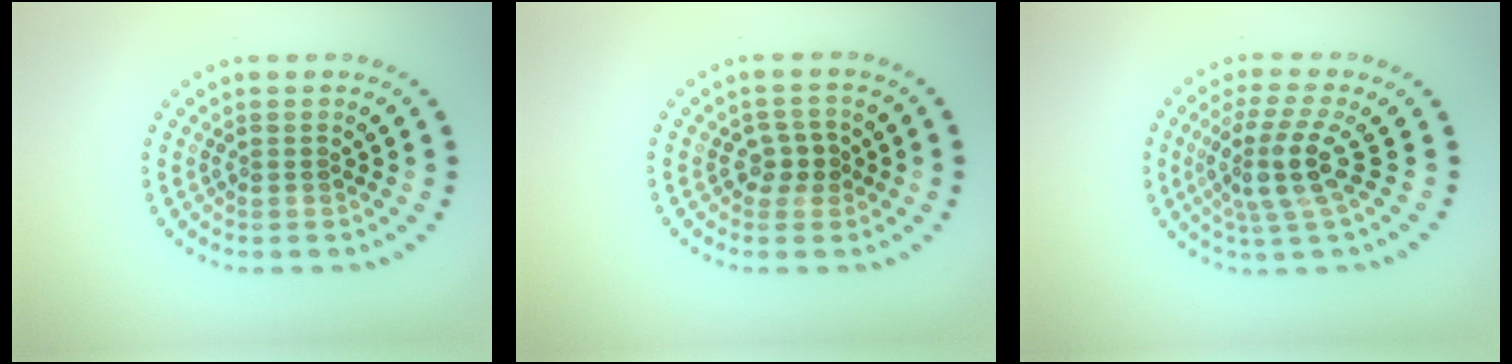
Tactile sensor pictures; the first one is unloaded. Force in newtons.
{"total": 1.8, "press": 1.7, "slide": 0.7}
{"total": 4.1, "press": 3.0, "slide": 2.8}